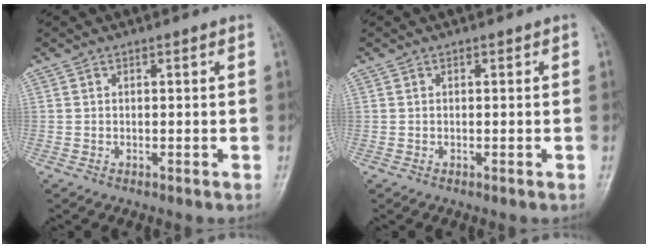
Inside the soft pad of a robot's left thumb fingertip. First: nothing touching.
{"total": 0.0}